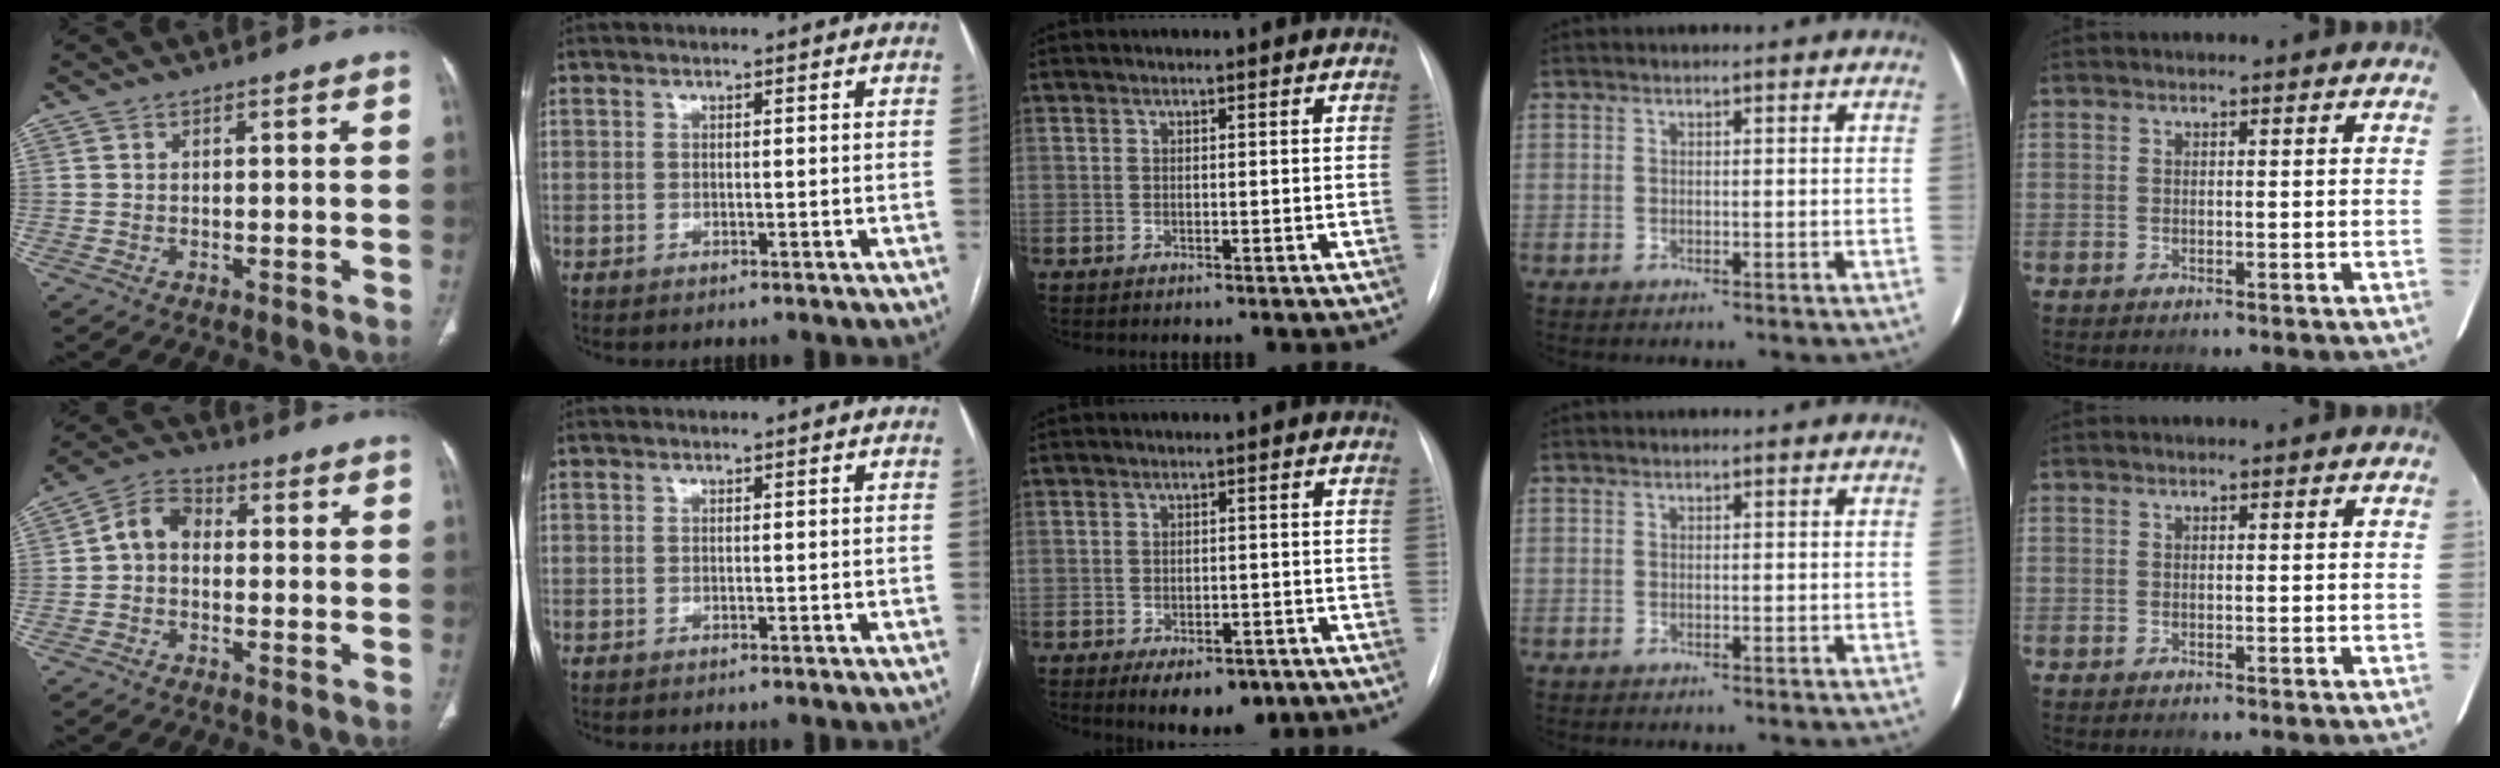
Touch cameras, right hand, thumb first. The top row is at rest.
{"thumb": {"total": 6.2, "force": [-0.3, 4.6, 4.1], "torque": [-0.058, 0.021, -0.022]}, "middle": {"total": 7.0, "force": [-4.5, 3.6, 4.0], "torque": [-0.046, 0.002, -0.057]}}